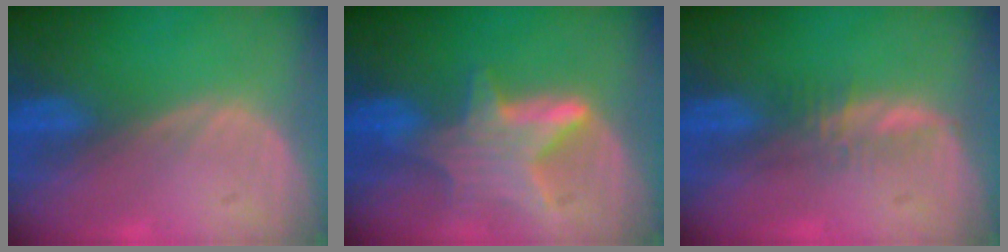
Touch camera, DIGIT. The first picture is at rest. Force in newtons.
{"total": 6.8, "press": 6.6, "slide": 1.7}
{"total": 2.3, "press": 2.2, "slide": 0.6}